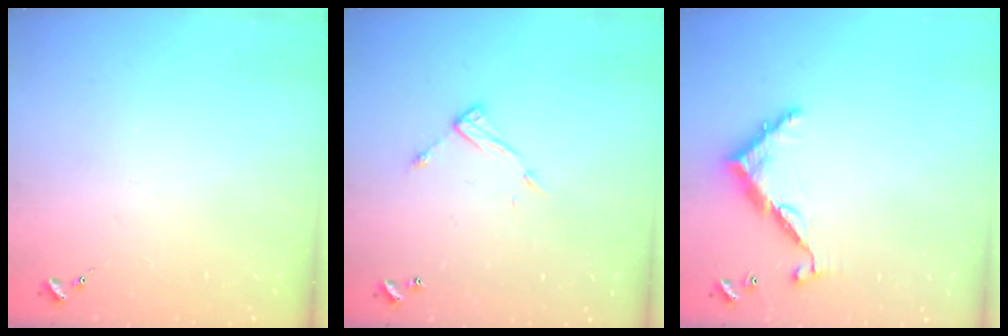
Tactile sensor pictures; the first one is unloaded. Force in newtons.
{"total": 8.6, "press": 8.6, "slide": 0.4}
{"total": 8.9, "press": 8.9, "slide": 0.6}